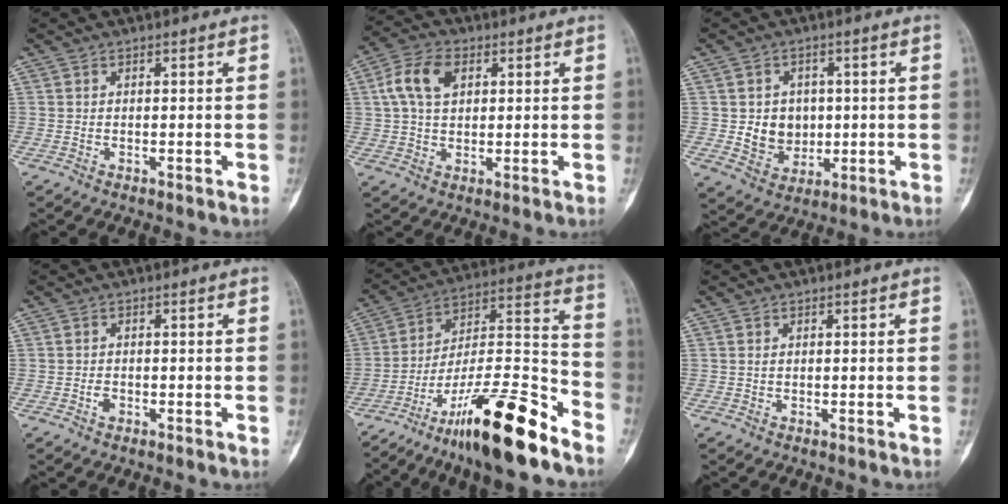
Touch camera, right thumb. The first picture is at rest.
{"total": 8.9, "force": [2.5, 5.8, 6.2], "torque": [-0.115, 0.012, 0.042]}
{"total": 7.4, "force": [0.2, 6.5, 3.5], "torque": [-0.019, 0.001, 0.015]}
{"total": 1.2, "force": [-0.6, 0.8, 0.7], "torque": [-0.013, 0.002, -0.012]}
{"total": 22.7, "force": [-15.4, 4.2, 16.1], "torque": [-0.274, 0.083, -0.257]}
{"total": 0.0}